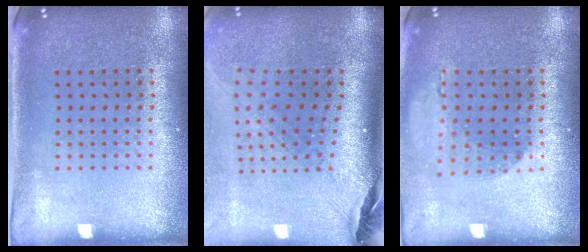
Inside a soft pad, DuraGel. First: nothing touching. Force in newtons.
{"total": 2.3, "press": 1.8, "slide": 1.4}
{"total": 1.2, "press": 1.2, "slide": 0.0}